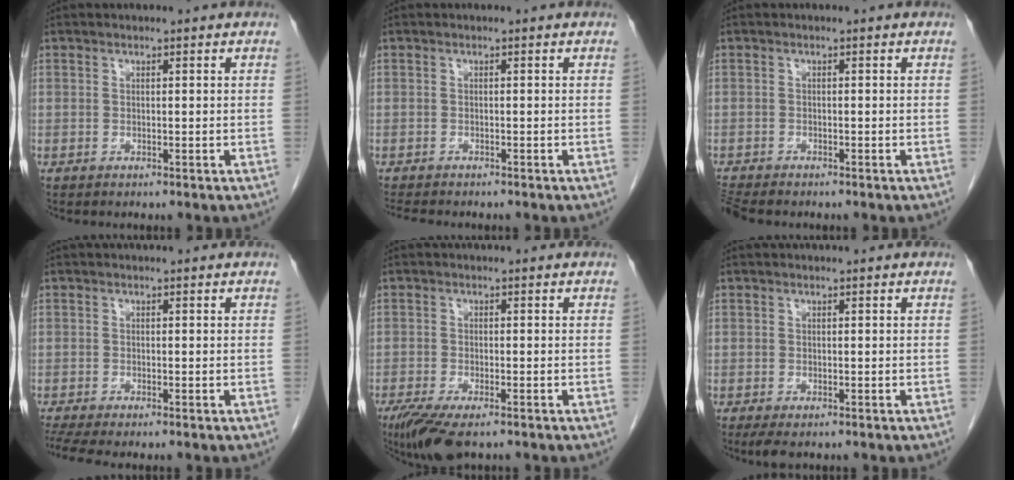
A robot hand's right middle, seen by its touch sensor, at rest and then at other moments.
{"total": 4.1, "force": [-3.6, 0.8, 1.8], "torque": [-0.031, -0.012, -0.053]}
{"total": 3.2, "force": [-2.9, 0.4, 1.1], "torque": [-0.023, -0.012, -0.051]}
{"total": 3.2, "force": [-2.6, 0.0, 1.9], "torque": [-0.044, -0.012, -0.050]}
{"total": 7.1, "force": [-4.9, 1.9, 4.7], "torque": [-0.083, -0.018, -0.081]}
{"total": 2.2, "force": [-1.3, 0.9, 1.5], "torque": [-0.026, -0.006, -0.016]}